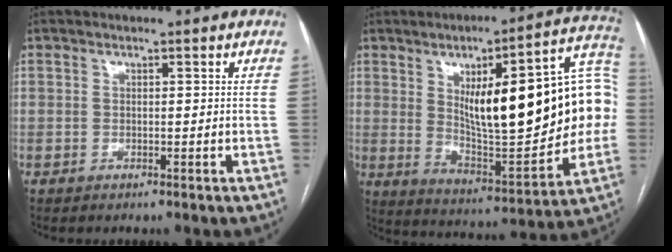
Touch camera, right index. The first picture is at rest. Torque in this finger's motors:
{"motor_torque": [2.14, 0.00, 1.05, 0.21]}